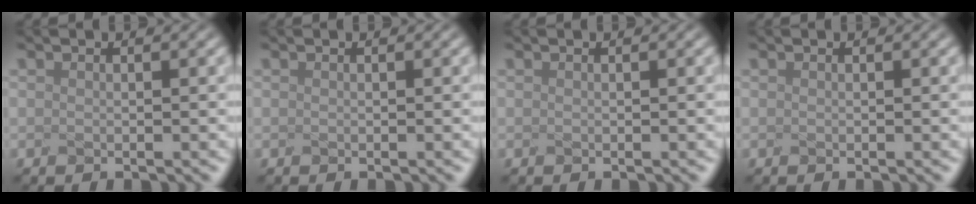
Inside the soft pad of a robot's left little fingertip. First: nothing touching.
{"total": 0.0}
{"total": 0.0}
{"total": 0.0}